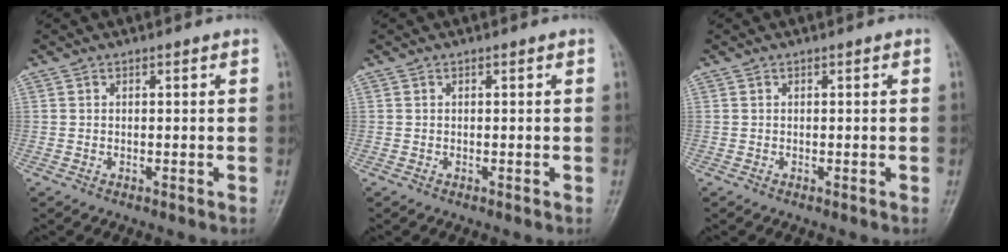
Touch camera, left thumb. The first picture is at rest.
{"total": 0.0}
{"total": 0.0}